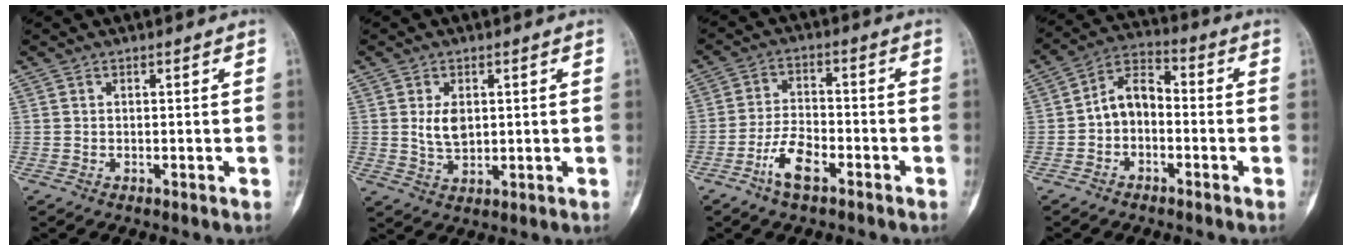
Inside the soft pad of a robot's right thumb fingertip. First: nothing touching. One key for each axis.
{"total": 4.8, "fx": 0.9, "fy": 2.9, "fz": 3.6, "tx": -0.060, "ty": -0.010, "tz": 0.024}
{"total": 7.0, "fx": -4.0, "fy": 2.9, "fz": 5.0, "tx": -0.092, "ty": 0.024, "tz": -0.077}
{"total": 7.3, "fx": -1.4, "fy": 5.1, "fz": 5.0, "tx": -0.070, "ty": 0.036, "tz": -0.042}